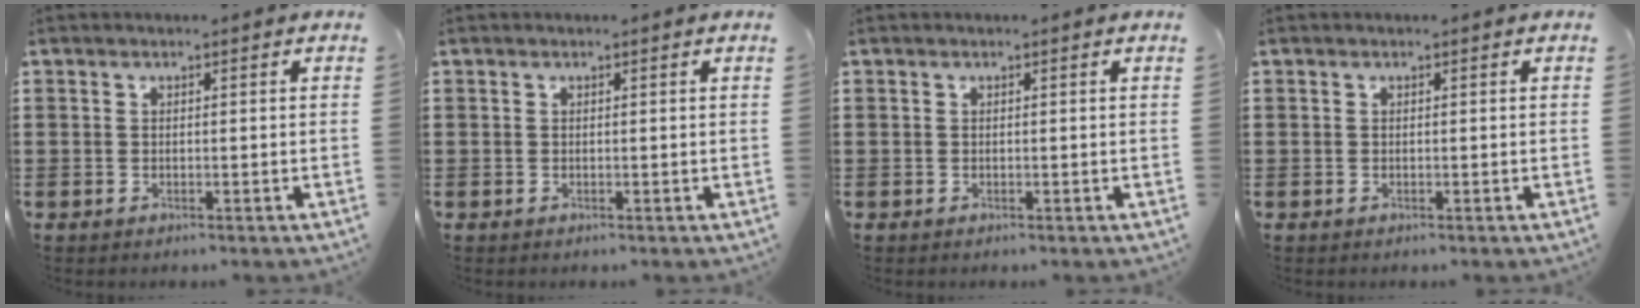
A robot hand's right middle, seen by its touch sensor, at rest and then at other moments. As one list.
[{"total": 0.0}, {"total": 0.0}, {"total": 0.0}]